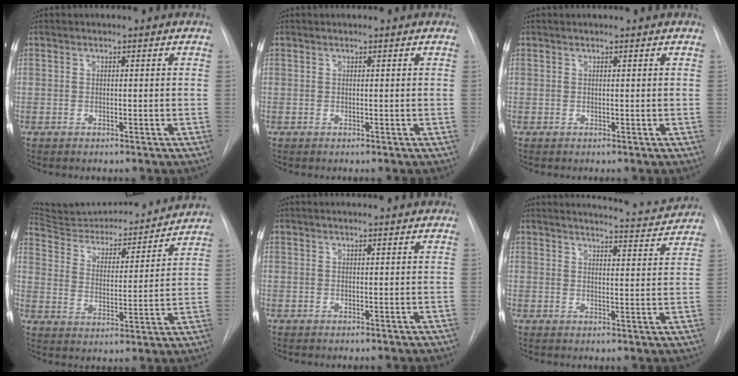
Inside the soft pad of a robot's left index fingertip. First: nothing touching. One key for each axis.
{"total": 0.6, "fx": 0.6, "fy": 0.0, "fz": 0.1, "tx": -0.002, "ty": 0.010, "tz": 0.011}
{"total": 1.3, "fx": 1.3, "fy": -0.1, "fz": 0.3, "tx": -0.007, "ty": 0.012, "tz": 0.020}
{"total": 21.3, "fx": 20.1, "fy": 4.4, "fz": 5.2, "tx": -0.078, "ty": -0.012, "tz": 0.289}
{"total": 3.8, "fx": 3.6, "fy": 0.2, "fz": 1.0, "tx": -0.014, "ty": 0.016, "tz": 0.040}
{"total": 9.1, "fx": 9.0, "fy": 0.3, "fz": 1.1, "tx": -0.016, "ty": -0.015, "tz": 0.104}